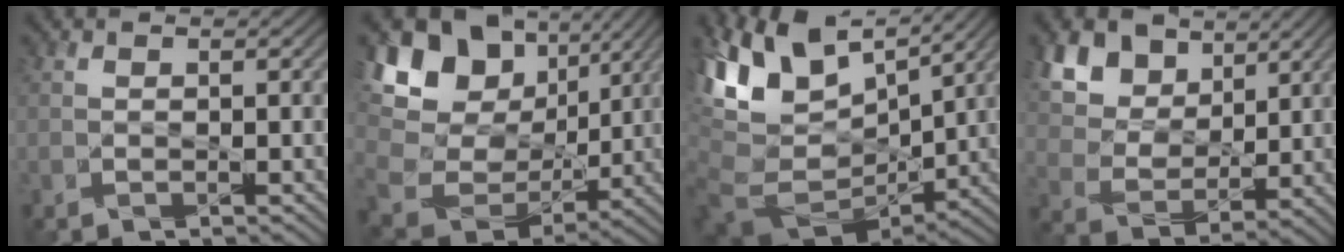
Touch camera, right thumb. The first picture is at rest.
{"total": 16.1, "force": [5.7, 12.0, 9.0], "torque": [-0.202, 0.013, 0.118]}
{"total": 14.4, "force": [4.5, 9.2, 10.2], "torque": [-0.229, -0.011, 0.105]}
{"total": 13.5, "force": [7.7, 8.6, 6.9], "torque": [-0.207, 0.011, 0.161]}